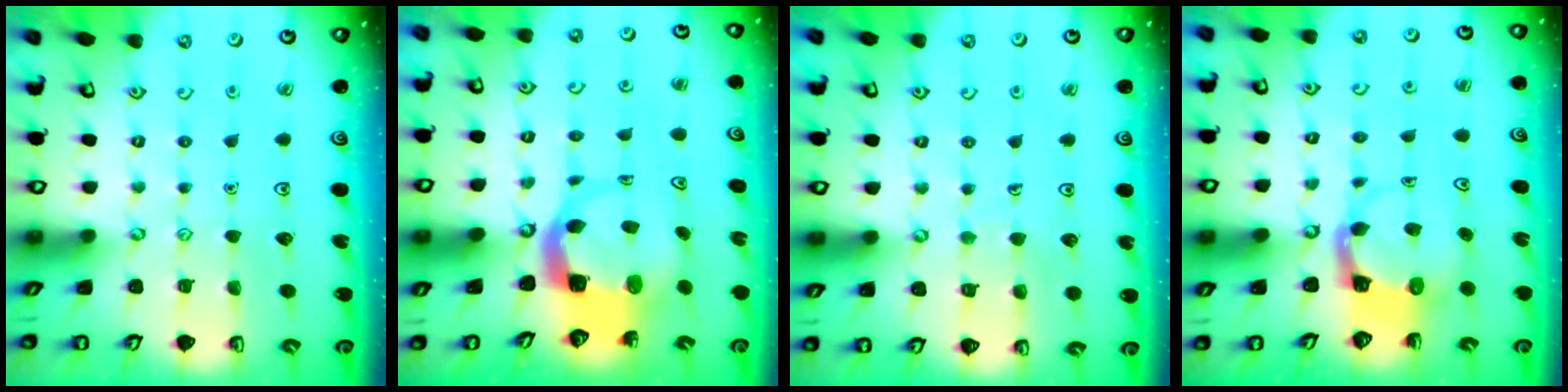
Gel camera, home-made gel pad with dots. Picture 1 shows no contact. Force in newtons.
{"total": 6.2, "press": 6.1, "slide": 0.9}
{"total": 4.6, "press": 4.6, "slide": 0.4}
{"total": 3.9, "press": 3.9, "slide": 0.4}